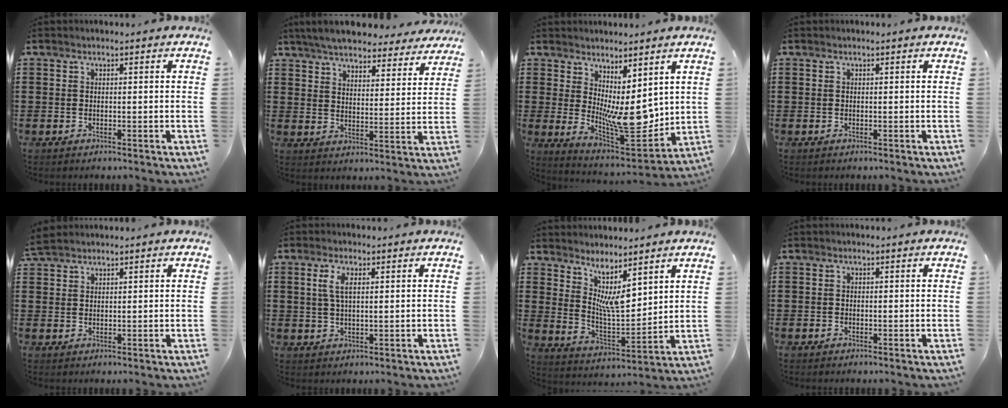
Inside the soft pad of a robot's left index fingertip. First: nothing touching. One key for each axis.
{"total": 6.5, "fx": 6.2, "fy": 0.6, "fz": 1.6, "tx": -0.060, "ty": -0.033, "tz": 0.110}
{"total": 8.2, "fx": 1.2, "fy": 4.0, "fz": 7.1, "tx": -0.111, "ty": -0.025, "tz": 0.031}
{"total": 0.0}
{"total": 2.3, "fx": 2.1, "fy": 0.6, "fz": 0.7, "tx": -0.019, "ty": 0.004, "tz": 0.042}
{"total": 3.8, "fx": 1.1, "fy": 1.4, "fz": 3.3, "tx": -0.077, "ty": 0.006, "tz": 0.015}
{"total": 6.3, "fx": 4.3, "fy": 1.7, "fz": 4.3, "tx": -0.096, "ty": -0.021, "tz": 0.078}
{"total": 0.5, "fx": -0.4, "fy": 0.3, "fz": 0.0, "tx": -0.002, "ty": 0.001, "tz": -0.009}